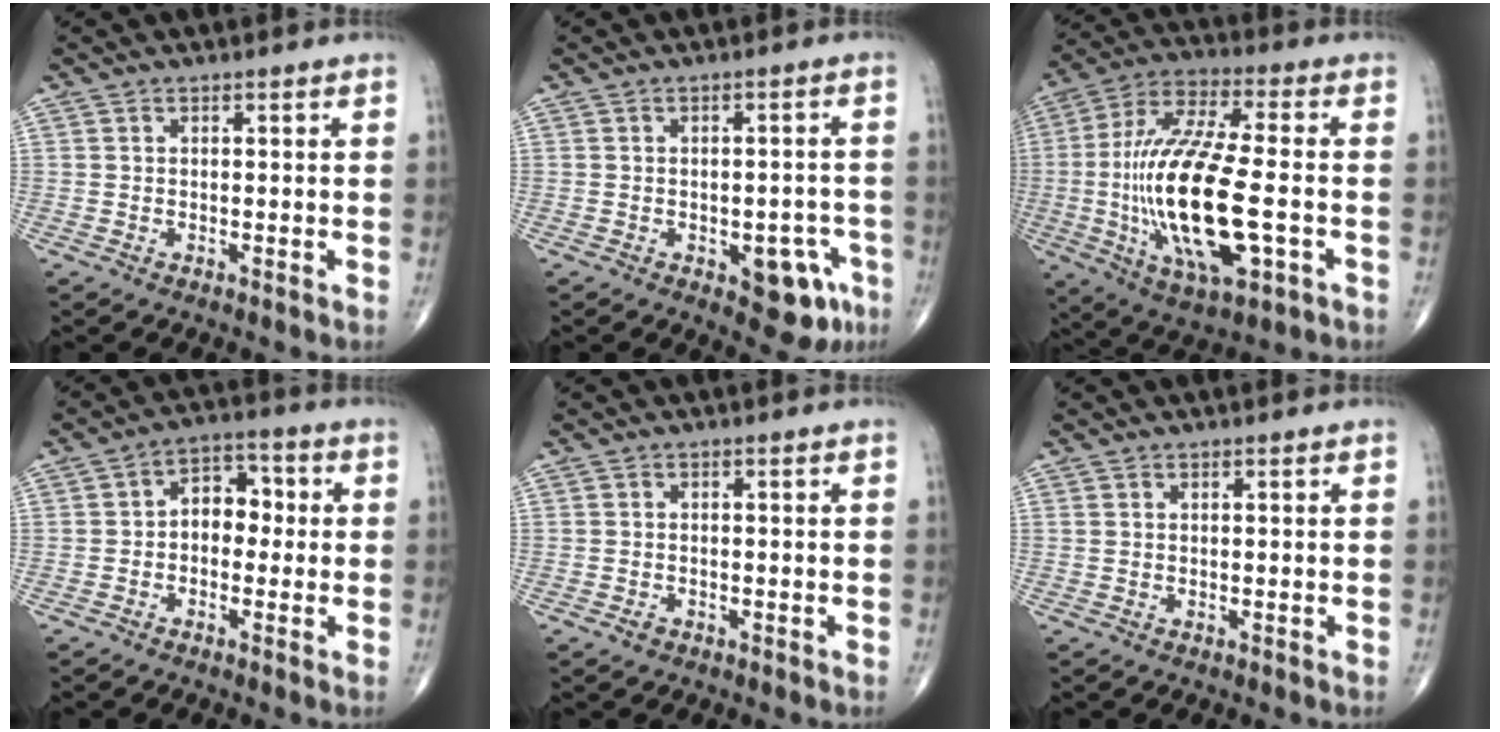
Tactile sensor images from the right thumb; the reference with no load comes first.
{"total": 8.6, "force": [-3.7, 4.2, 6.5], "torque": [-0.045, 0.019, -0.039]}
{"total": 23.3, "force": [-3.5, 7.9, 21.6], "torque": [-0.445, 0.010, -0.052]}
{"total": 6.7, "force": [-0.2, 4.8, 4.7], "torque": [-0.038, 0.027, -0.017]}
{"total": 1.1, "force": [-0.6, 0.7, 0.5], "torque": [-0.006, 0.004, -0.011]}
{"total": 0.0}